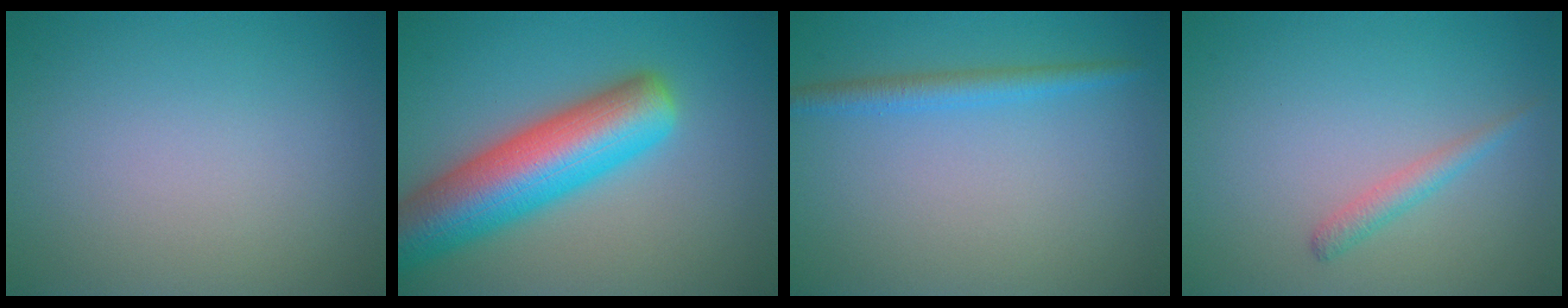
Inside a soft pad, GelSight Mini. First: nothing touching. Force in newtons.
{"total": 9.8, "press": 9.8, "slide": 0.6}
{"total": 2.0, "press": 2.0, "slide": 0.2}
{"total": 1.4, "press": 1.4, "slide": 0.2}